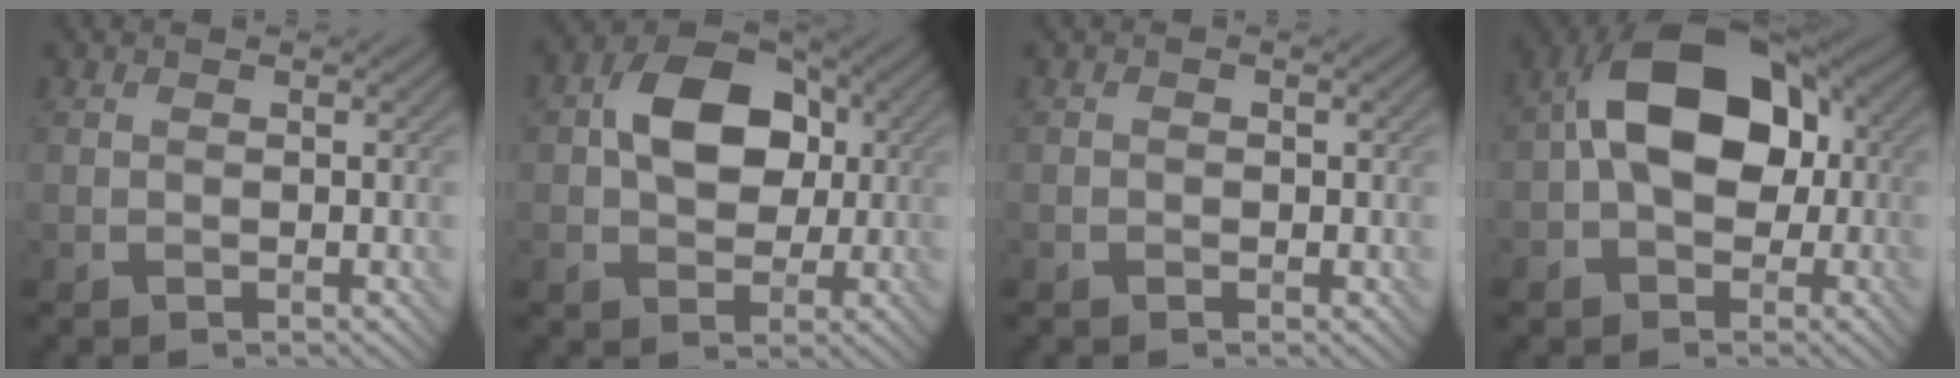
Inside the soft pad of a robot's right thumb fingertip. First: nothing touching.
{"total": 9.7, "force": [1.3, 7.1, 6.6], "torque": [-0.115, 0.018, 0.011]}
{"total": 0.7, "force": [-0.2, 0.5, 0.4], "torque": [-0.003, -0.003, -0.005]}
{"total": 13.4, "force": [0.0, 8.9, 10.1], "torque": [-0.183, 0.028, -0.018]}